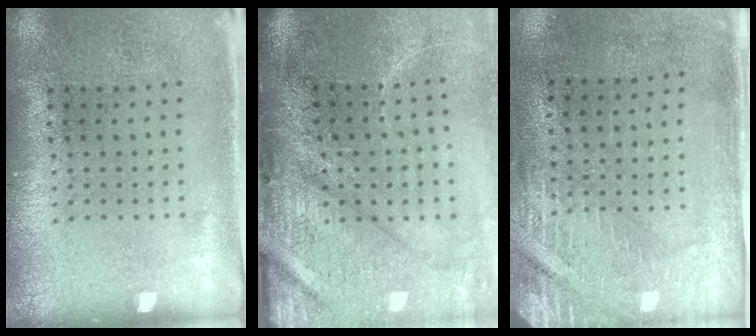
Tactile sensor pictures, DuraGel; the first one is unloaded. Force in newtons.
{"total": 4.2, "press": 3.6, "slide": 2.3}
{"total": 2.9, "press": 2.5, "slide": 1.4}